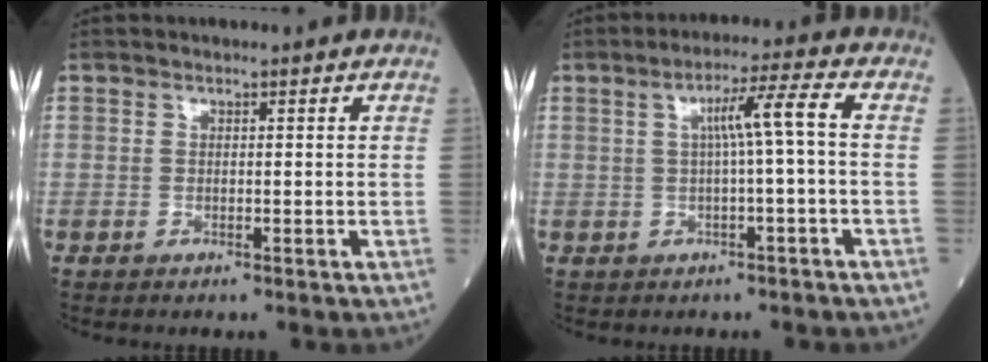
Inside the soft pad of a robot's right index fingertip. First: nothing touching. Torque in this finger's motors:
{"motor_torque": [0.94, 0.13, 0.46, 0.11]}